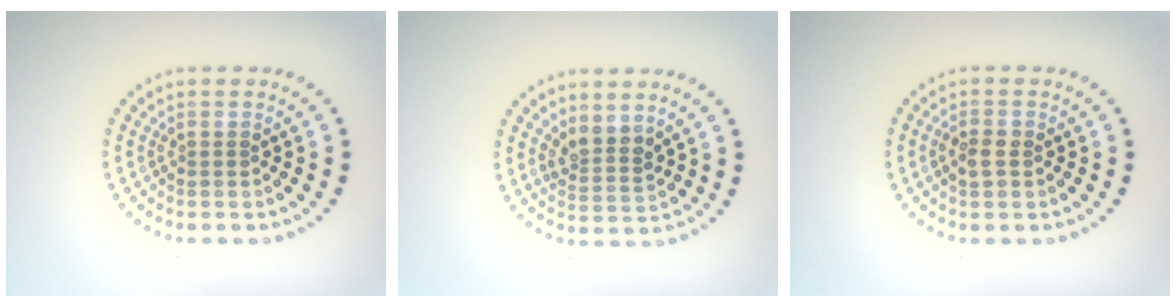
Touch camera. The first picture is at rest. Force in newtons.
{"total": 2.5, "press": 1.9, "slide": 1.6}
{"total": 1.6, "press": 1.5, "slide": 0.3}